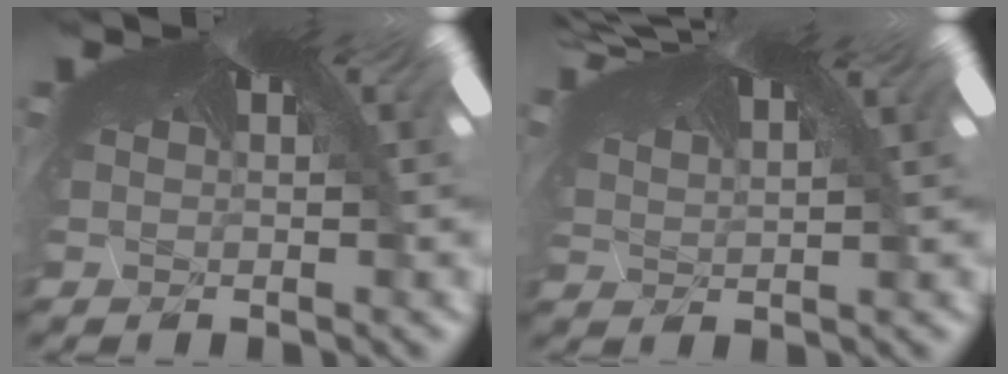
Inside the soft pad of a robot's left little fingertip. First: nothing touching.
{"total": 1.5, "force": [0.1, -0.2, 1.5], "torque": [-0.042, 0.003, 0.012]}